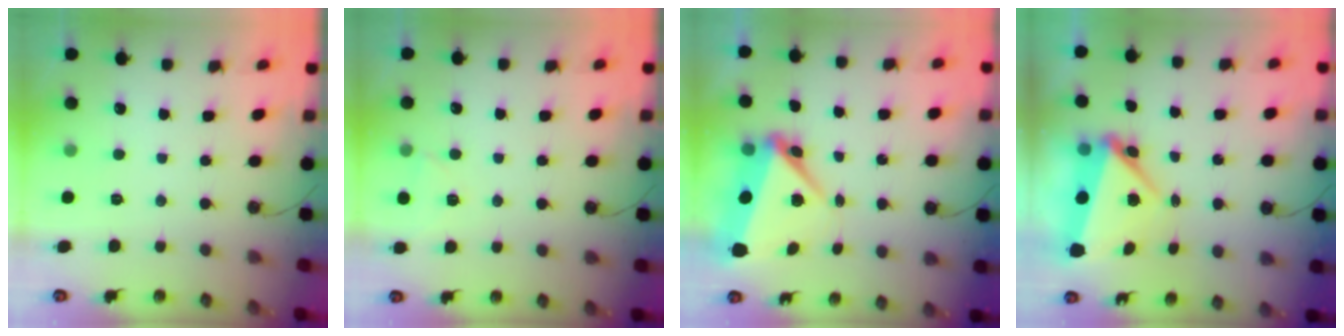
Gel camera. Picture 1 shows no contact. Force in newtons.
{"total": 3.9, "press": 3.7, "slide": 1.0}
{"total": 7.8, "press": 7.5, "slide": 2.1}
{"total": 8.8, "press": 6.2, "slide": 6.3}